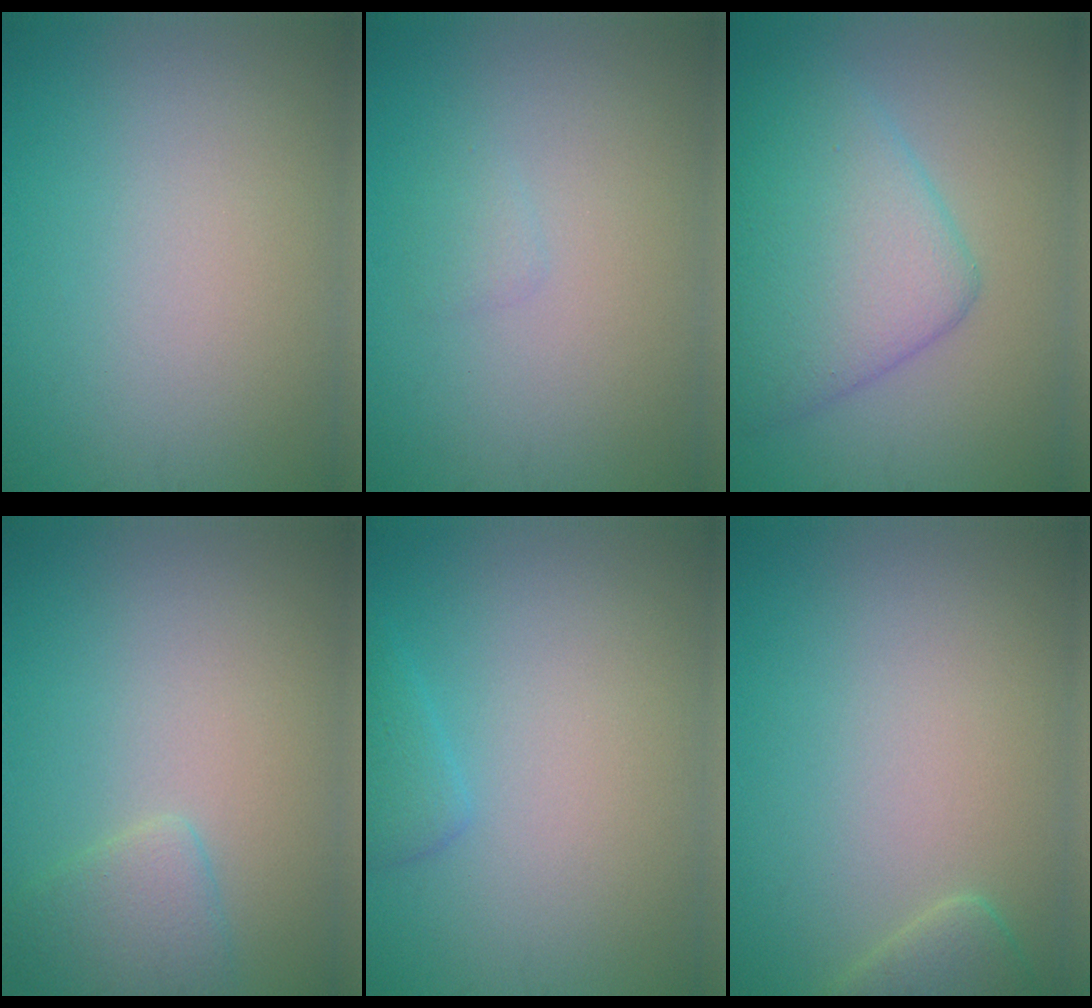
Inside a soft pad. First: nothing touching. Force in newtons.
{"total": 0.8, "press": 0.8, "slide": 0.0}
{"total": 7.0, "press": 7.0, "slide": 0.4}
{"total": 2.3, "press": 2.3, "slide": 0.2}
{"total": 1.6, "press": 1.6, "slide": 0.1}
{"total": 2.3, "press": 2.2, "slide": 0.4}